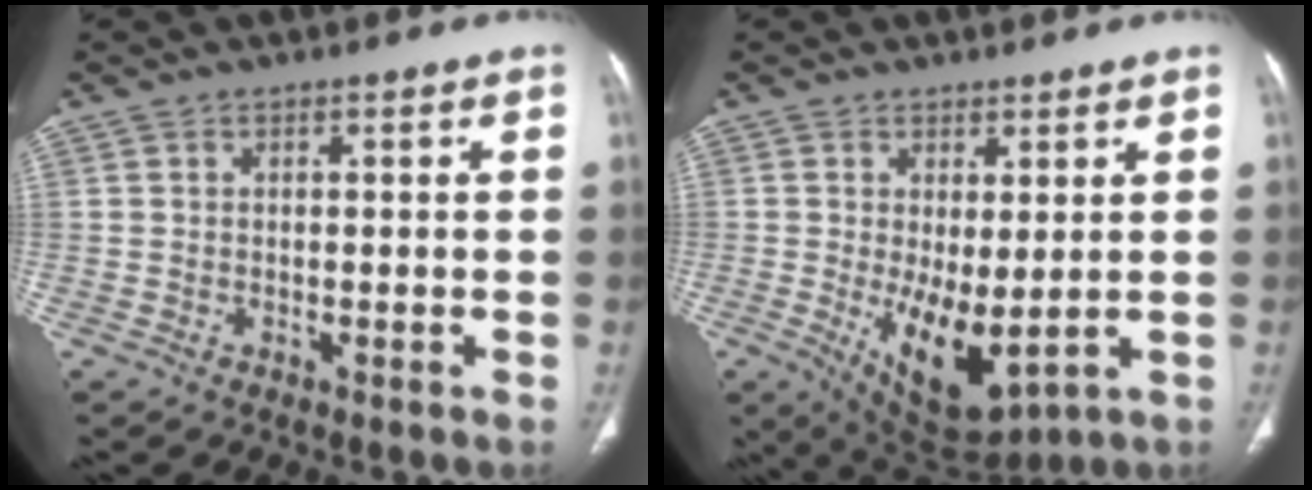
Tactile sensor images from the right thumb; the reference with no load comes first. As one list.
[{"total": 9.9, "force": [-1.1, 4.4, 8.8], "torque": [-0.140, -0.025, 0.004]}]